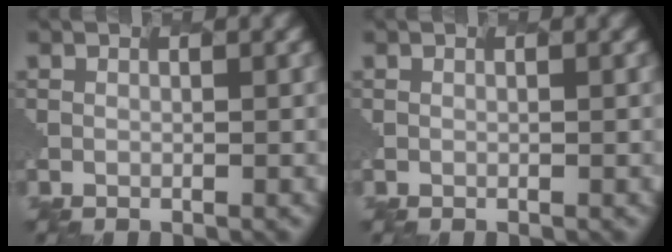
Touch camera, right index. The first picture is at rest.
{"total": 0.0}